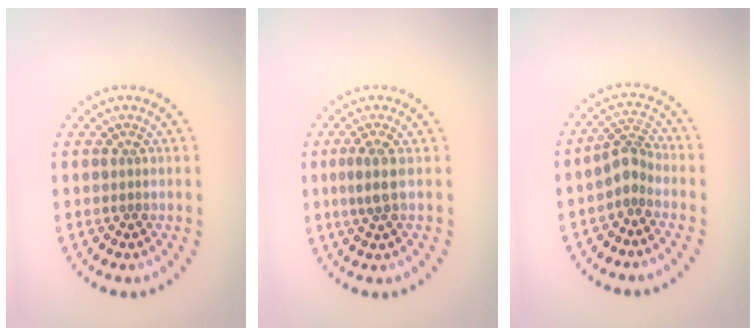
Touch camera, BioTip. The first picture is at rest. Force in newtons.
{"total": 1.9, "press": 1.5, "slide": 1.1}
{"total": 2.5, "press": 1.9, "slide": 1.6}